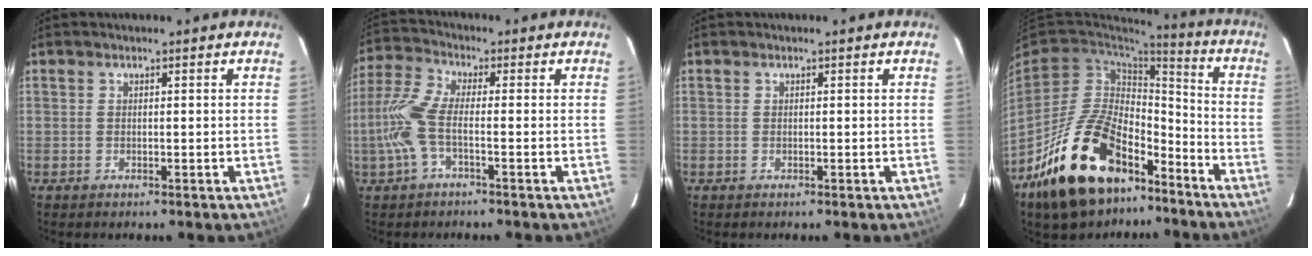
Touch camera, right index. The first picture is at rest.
{"total": 7.7, "force": [-2.1, 1.9, 7.2], "torque": [-0.175, 0.004, -0.044]}
{"total": 0.0}
{"total": 24.2, "force": [-15.1, 12.7, 14.0], "torque": [-0.276, 0.015, -0.230]}